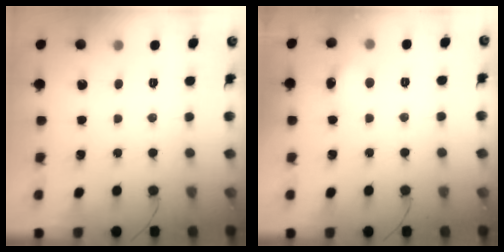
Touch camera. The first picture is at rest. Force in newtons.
{"total": 7.4, "press": 7.2, "slide": 1.5}